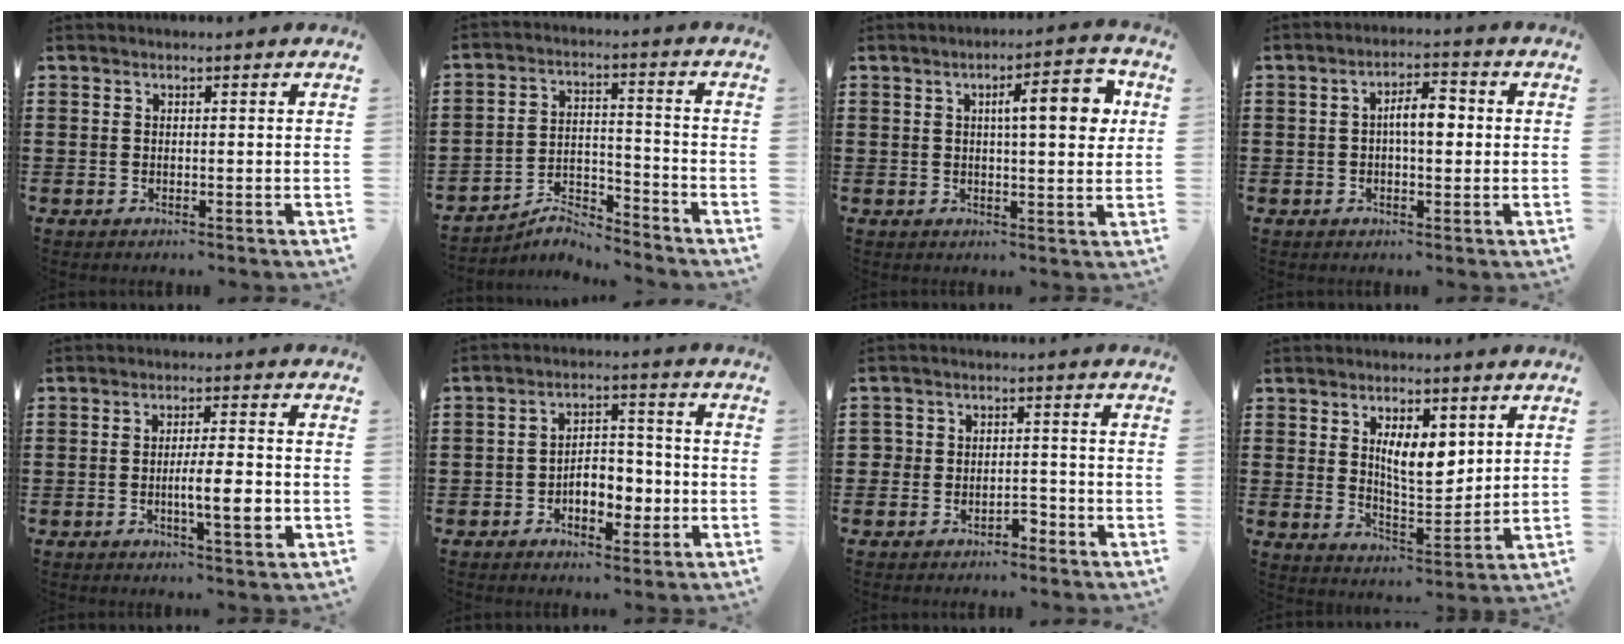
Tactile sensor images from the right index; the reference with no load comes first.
{"total": 5.3, "force": [-5.1, 0.9, 1.3], "torque": [-0.031, 0.007, -0.102]}
{"total": 7.7, "force": [2.1, 1.9, 7.2], "torque": [-0.109, -0.003, 0.024]}
{"total": 4.9, "force": [0.0, 1.8, 4.6], "torque": [-0.077, 0.007, -0.005]}
{"total": 6.3, "force": [-1.4, 1.1, 6.0], "torque": [-0.100, -0.002, -0.023]}
{"total": 6.3, "force": [-2.2, 3.8, 4.5], "torque": [-0.064, 0.007, -0.045]}
{"total": 2.8, "force": [-2.0, 1.7, 0.6], "torque": [-0.020, 0.008, -0.044]}
{"total": 7.6, "force": [2.8, 3.0, 6.3], "torque": [-0.107, -0.004, 0.043]}